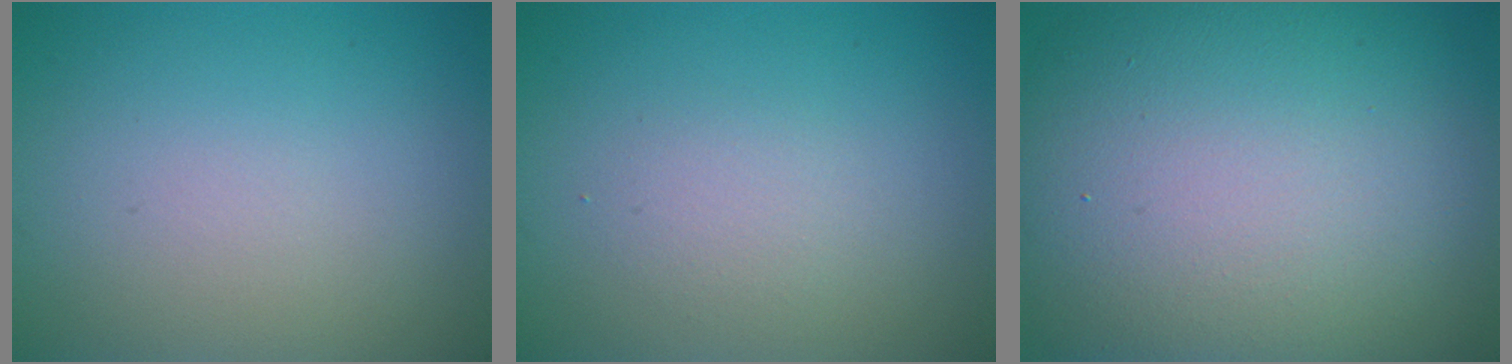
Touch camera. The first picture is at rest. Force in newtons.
{"total": 1.5, "press": 1.4, "slide": 0.1}
{"total": 17.5, "press": 17.5, "slide": 0.8}